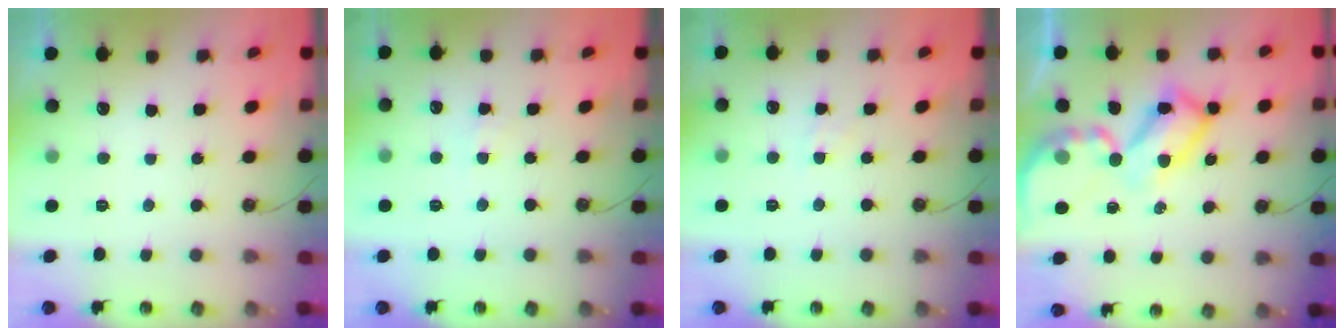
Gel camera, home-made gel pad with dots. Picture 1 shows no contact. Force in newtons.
{"total": 3.7, "press": 3.6, "slide": 0.6}
{"total": 2.9, "press": 2.9, "slide": 0.5}
{"total": 14.4, "press": 14.4, "slide": 1.3}